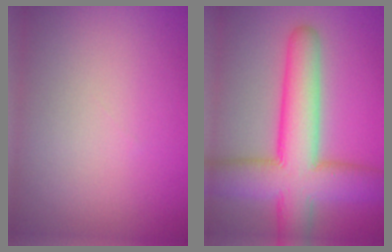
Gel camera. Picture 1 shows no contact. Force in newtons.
{"total": 10.6, "press": 10.6, "slide": 0.6}